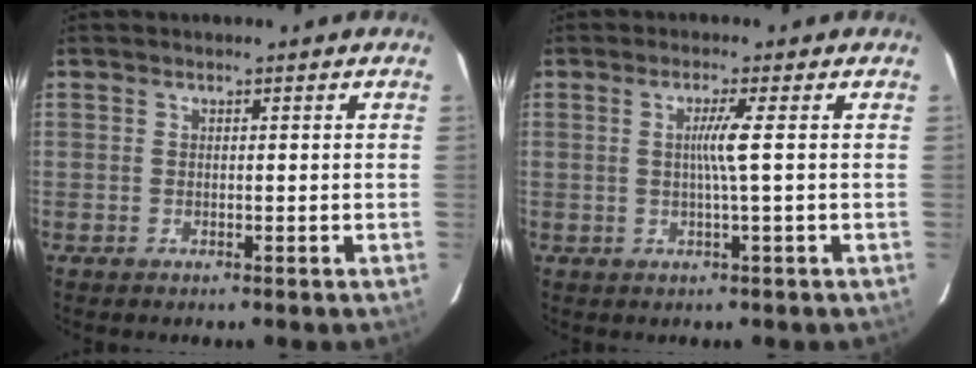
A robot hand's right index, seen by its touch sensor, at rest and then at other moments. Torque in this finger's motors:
{"motor_torque": [0.35, 0.27, 0.06, 0.05]}